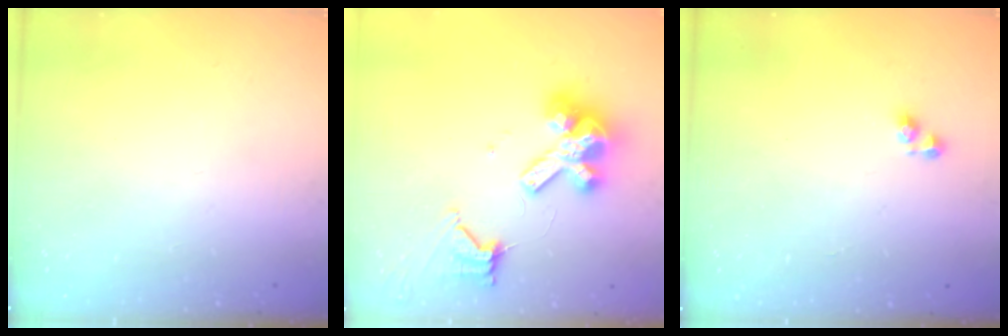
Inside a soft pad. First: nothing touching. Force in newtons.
{"total": 14.3, "press": 14.2, "slide": 1.7}
{"total": 3.4, "press": 3.4, "slide": 0.1}